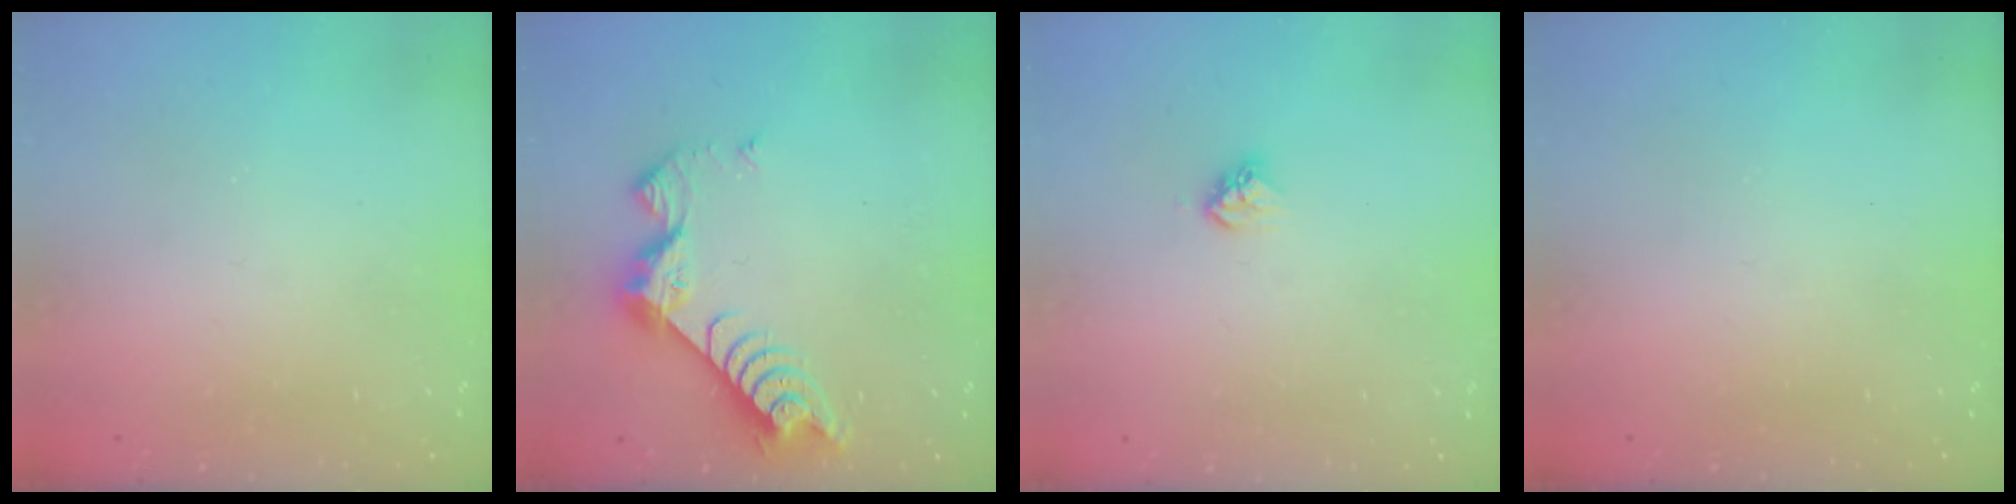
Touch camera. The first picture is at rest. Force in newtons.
{"total": 8.6, "press": 8.6, "slide": 0.4}
{"total": 4.4, "press": 4.4, "slide": 0.6}
{"total": 0.0}